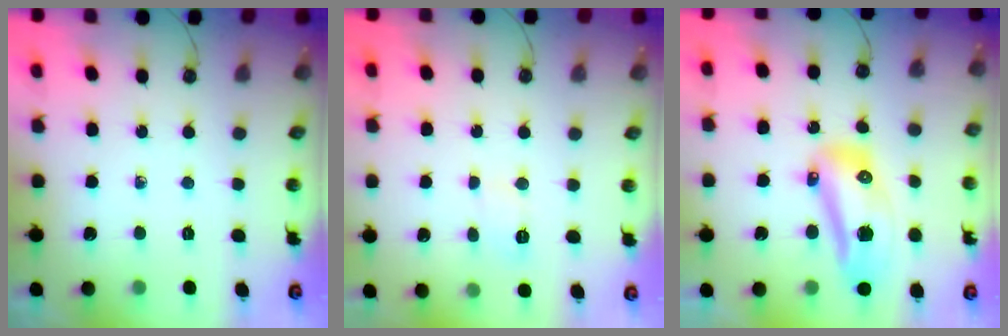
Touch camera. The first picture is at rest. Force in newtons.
{"total": 4.4, "press": 4.4, "slide": 0.5}
{"total": 13.7, "press": 13.6, "slide": 1.8}